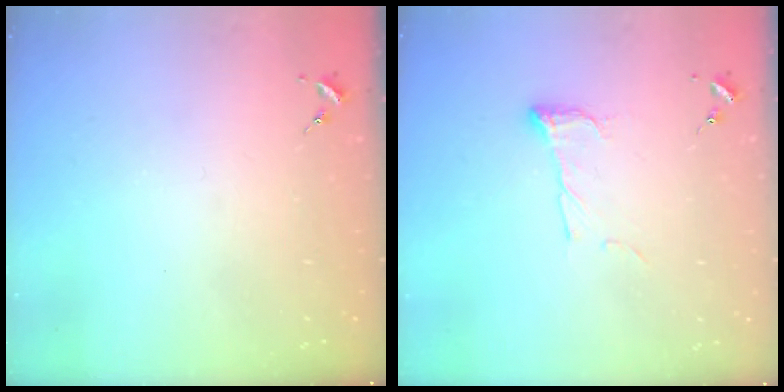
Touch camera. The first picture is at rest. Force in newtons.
{"total": 7.7, "press": 7.7, "slide": 0.1}